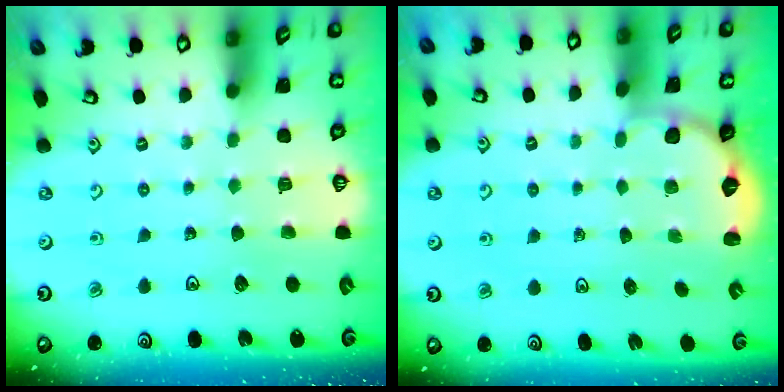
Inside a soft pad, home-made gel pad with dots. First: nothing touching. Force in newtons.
{"total": 2.9, "press": 2.6, "slide": 1.2}